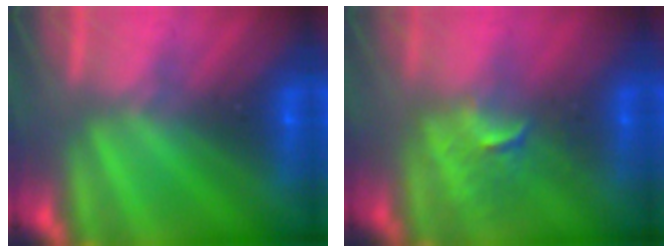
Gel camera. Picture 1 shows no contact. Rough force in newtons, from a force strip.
{"total": 2.6}